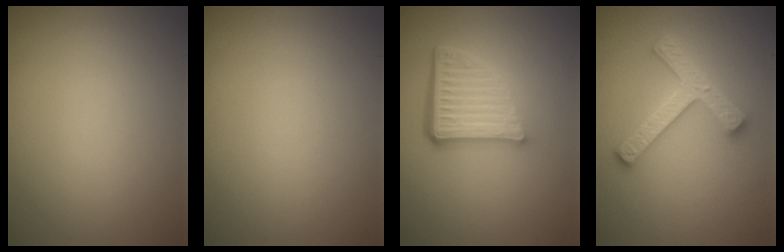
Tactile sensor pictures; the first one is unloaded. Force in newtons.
{"total": 0.0}
{"total": 5.6, "press": 3.8, "slide": 4.2}
{"total": 4.6, "press": 4.6, "slide": 0.8}